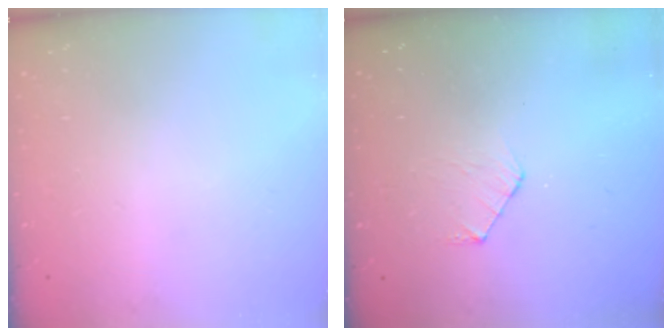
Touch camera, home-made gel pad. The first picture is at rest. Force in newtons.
{"total": 4.8, "press": 4.8, "slide": 0.5}